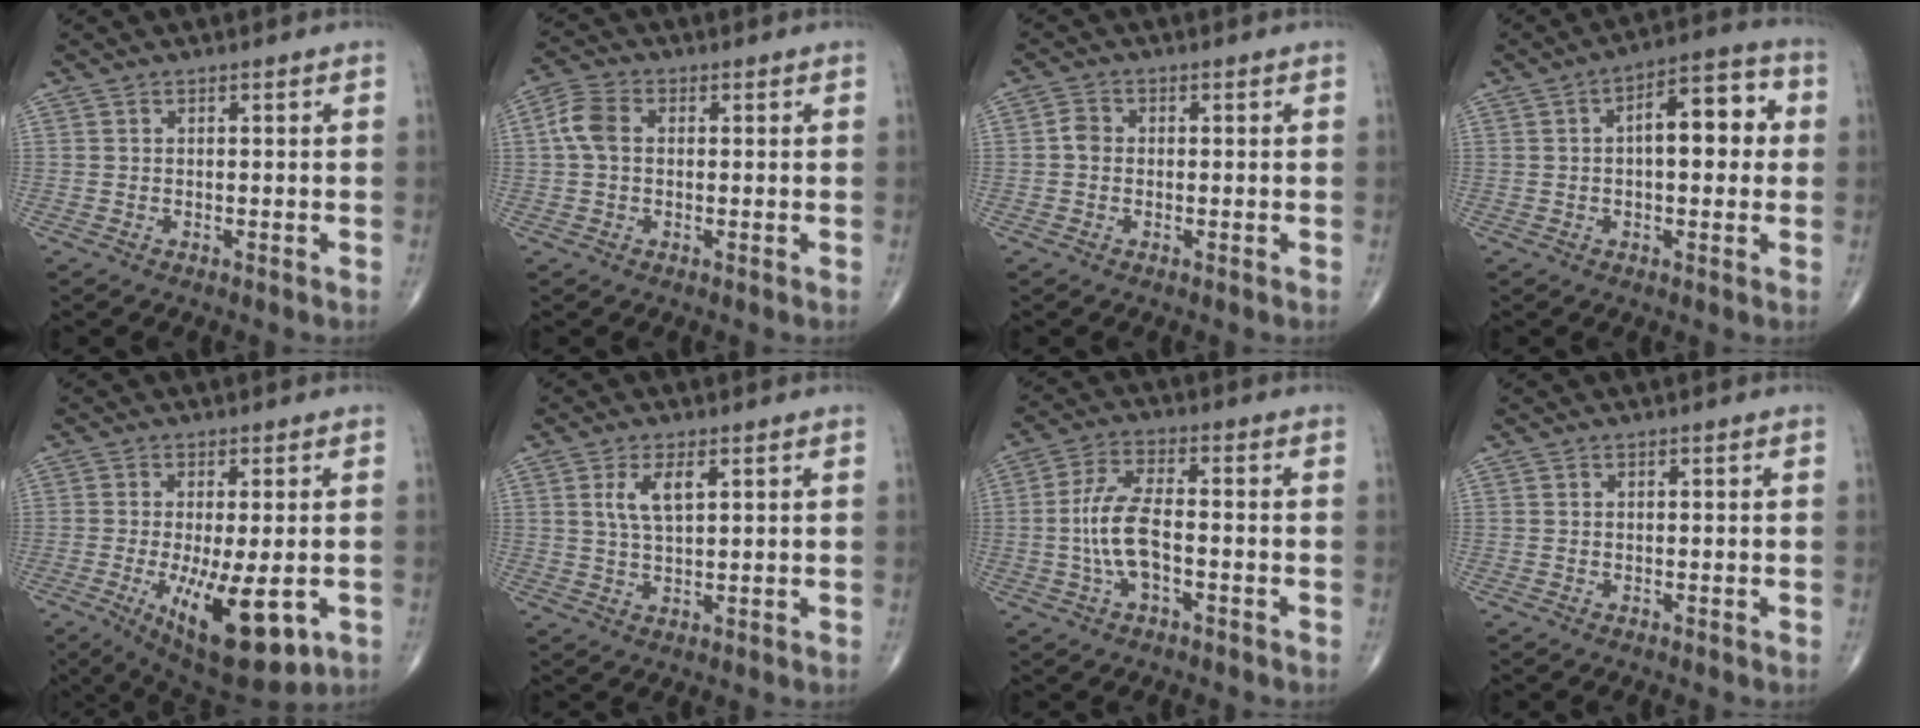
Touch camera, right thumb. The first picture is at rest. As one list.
[{"total": 5.4, "force": [0.5, 3.7, 3.9], "torque": [-0.088, 0.017, 0.004]}, {"total": 2.2, "force": [-0.2, 1.8, 1.2], "torque": [-0.015, 0.006, -0.010]}, {"total": 11.5, "force": [1.5, 5.2, 10.2], "torque": [-0.121, 0.026, 0.015]}, {"total": 14.3, "force": [-4.1, 4.9, 12.9], "torque": [-0.207, -0.024, -0.048]}, {"total": 5.1, "force": [1.8, 2.0, 4.3], "torque": [-0.082, -0.005, 0.038]}, {"total": 8.6, "force": [-1.6, 3.5, 7.7], "torque": [-0.167, 0.023, -0.034]}, {"total": 0.0}]